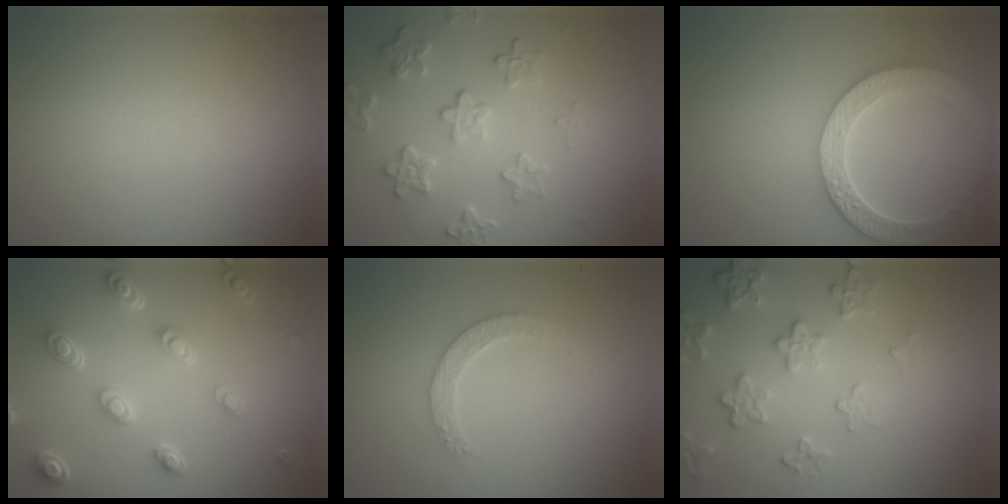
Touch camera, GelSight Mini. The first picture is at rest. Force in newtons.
{"total": 3.9, "press": 3.2, "slide": 2.2}
{"total": 5.7, "press": 4.6, "slide": 3.4}
{"total": 4.6, "press": 3.3, "slide": 3.1}
{"total": 2.2, "press": 2.2, "slide": 0.6}
{"total": 4.1, "press": 3.2, "slide": 2.5}